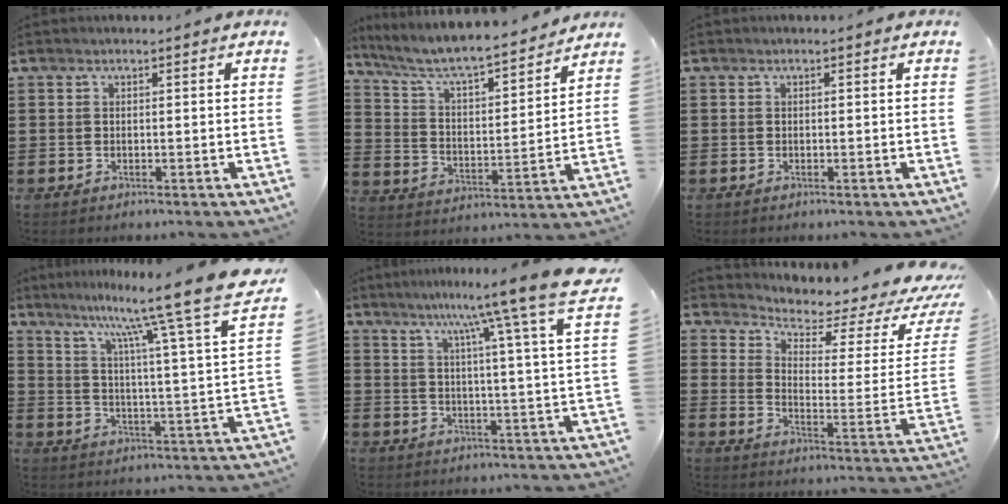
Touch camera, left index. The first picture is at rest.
{"total": 6.7, "force": [6.0, 0.4, 2.9], "torque": [-0.083, -0.045, 0.096]}
{"total": 0.0}
{"total": 11.3, "force": [9.6, -1.7, 5.7], "torque": [-0.122, -0.084, 0.145]}
{"total": 9.7, "force": [7.9, -1.5, 5.4], "torque": [-0.112, -0.055, 0.121]}
{"total": 3.2, "force": [2.8, 0.8, 1.3], "torque": [-0.041, -0.039, 0.039]}